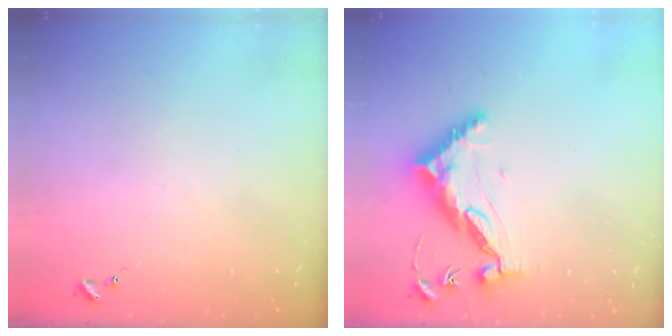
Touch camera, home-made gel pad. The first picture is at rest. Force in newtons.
{"total": 10.7, "press": 10.6, "slide": 0.9}